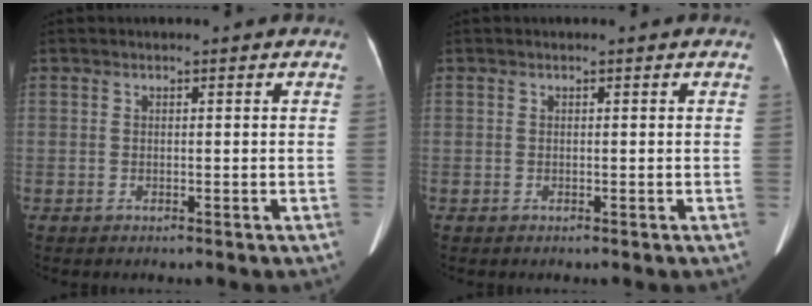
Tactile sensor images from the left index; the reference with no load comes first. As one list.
[{"total": 0.0}]